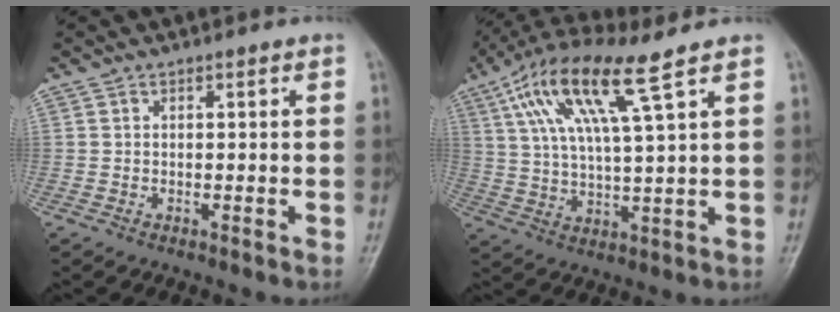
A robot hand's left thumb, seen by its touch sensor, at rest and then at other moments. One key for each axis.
{"total": 13.7, "fx": 6.8, "fy": 2.0, "fz": 11.8, "tx": -0.245, "ty": -0.003, "tz": 0.128}